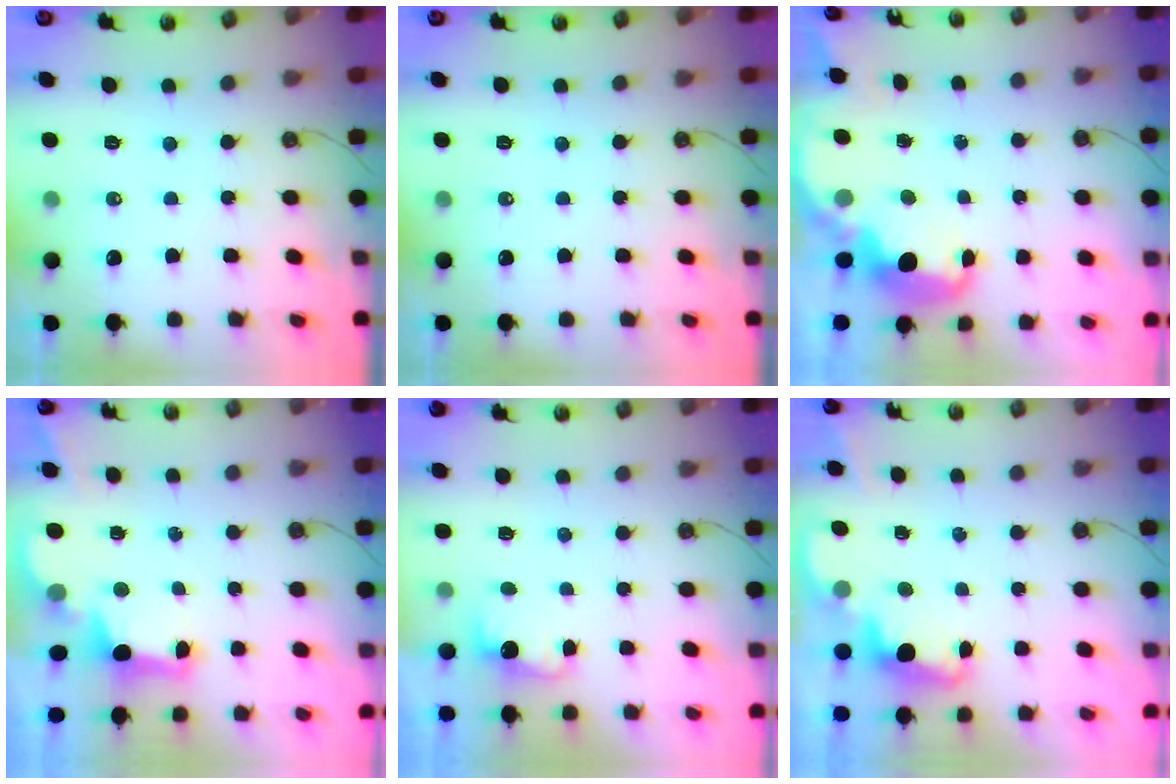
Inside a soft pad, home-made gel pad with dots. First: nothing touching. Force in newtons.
{"total": 0.0}
{"total": 5.3, "press": 5.2, "slide": 0.5}
{"total": 2.9, "press": 2.8, "slide": 0.9}
{"total": 3.0, "press": 2.8, "slide": 1.0}
{"total": 2.2, "press": 2.1, "slide": 0.5}